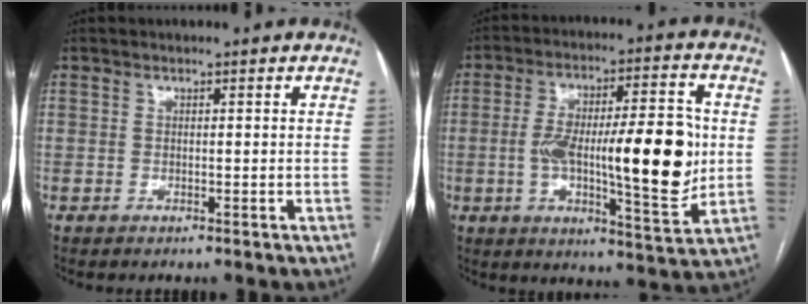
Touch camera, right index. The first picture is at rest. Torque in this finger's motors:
{"motor_torque": [1.22, 0.32, 1.05, 0.21]}